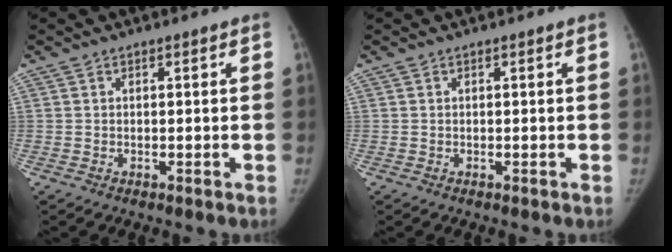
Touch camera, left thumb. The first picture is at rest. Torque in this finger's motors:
{"motor_torque": [0.03, 0.04, 0.16, -0.03, 0.01]}